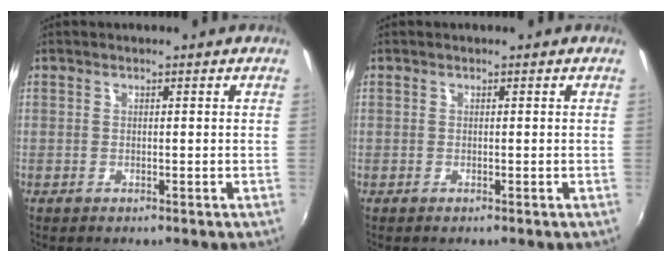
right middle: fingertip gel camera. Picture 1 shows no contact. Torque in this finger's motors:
{"motor_torque": [-0.11, 0.12, 0.03, 0.00]}